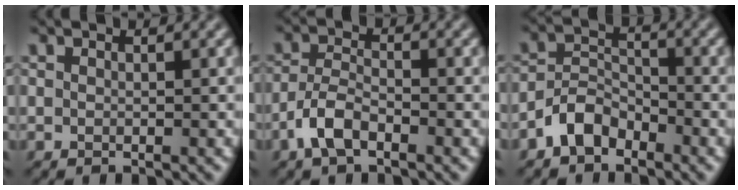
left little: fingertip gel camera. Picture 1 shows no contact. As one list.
[{"total": 3.4, "force": [-2.2, 1.4, 2.3], "torque": [-0.046, 0.005, -0.050]}, {"total": 3.5, "force": [-2.6, 1.9, 1.4], "torque": [-0.025, 0.011, -0.058]}]